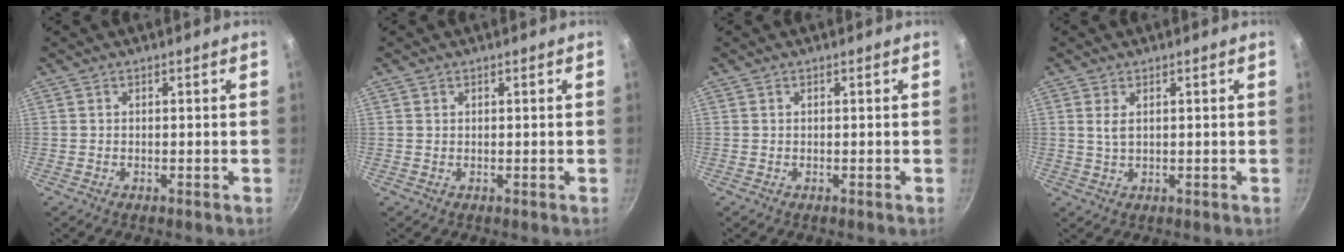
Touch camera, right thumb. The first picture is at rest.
{"total": 0.5, "force": [0.3, 0.4, 0.1], "torque": [0.001, 0.000, 0.003]}
{"total": 0.0}
{"total": 1.3, "force": [0.4, 0.7, 1.0], "torque": [-0.018, 0.001, 0.007]}